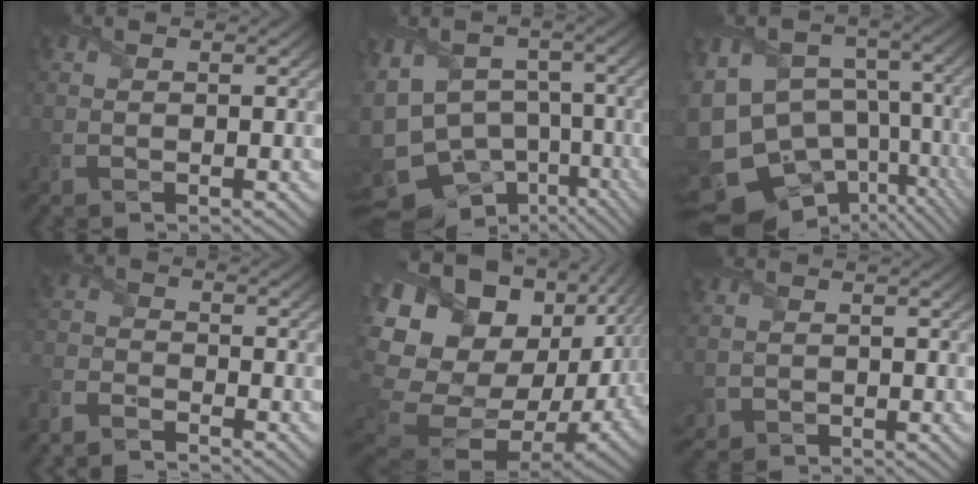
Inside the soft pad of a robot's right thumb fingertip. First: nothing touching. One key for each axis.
{"total": 11.6, "fx": -3.8, "fy": 8.4, "fz": 7.0, "tx": -0.195, "ty": -0.006, "tz": -0.030}
{"total": 16.1, "fx": -5.4, "fy": 12.0, "fz": 9.4, "tx": -0.240, "ty": -0.015, "tz": -0.048}
{"total": 4.1, "fx": -4.0, "fy": 0.7, "fz": 0.7, "tx": -0.017, "ty": -0.006, "tz": -0.095}
{"total": 20.6, "fx": 3.1, "fy": 14.7, "fz": 14.1, "tx": -0.323, "ty": -0.026, "tz": 0.112}
{"total": 1.6, "fx": 0.1, "fy": 1.5, "fz": 0.6, "tx": -0.032, "ty": -0.006, "tz": 0.004}